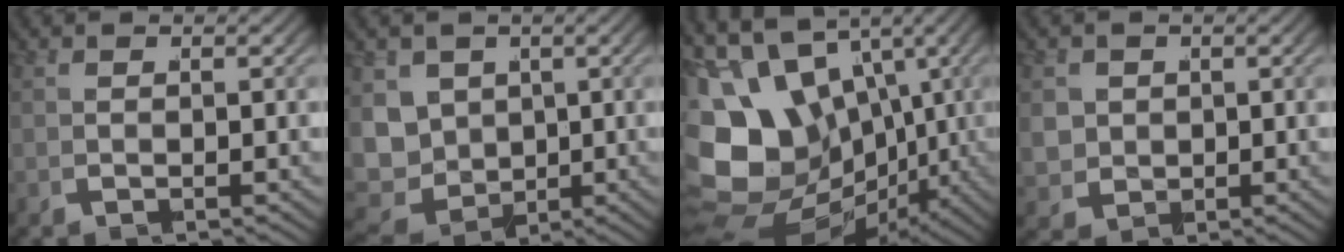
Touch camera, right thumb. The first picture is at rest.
{"total": 9.9, "force": [-2.0, 8.3, 5.0], "torque": [-0.140, -0.064, -0.021]}
{"total": 20.1, "force": [-3.5, 16.1, 11.5], "torque": [-0.246, -0.077, -0.039]}
{"total": 4.1, "force": [0.2, 3.6, 2.0], "torque": [-0.061, -0.034, 0.017]}